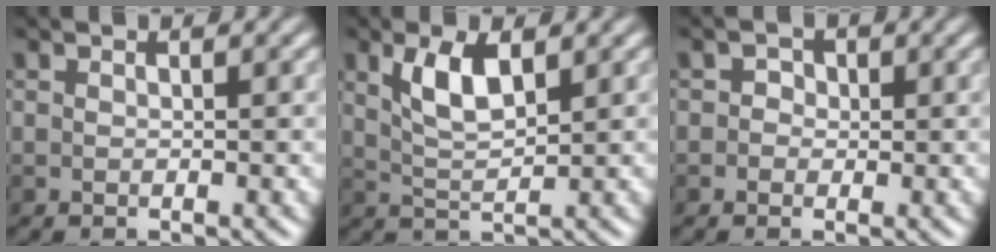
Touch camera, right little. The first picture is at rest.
{"total": 3.5, "force": [1.5, 1.4, 2.9], "torque": [-0.063, 0.001, 0.031]}
{"total": 1.3, "force": [0.1, 1.2, 0.4], "torque": [0.008, 0.004, -0.012]}